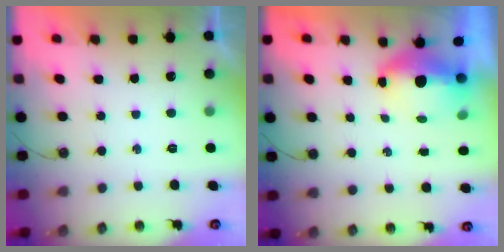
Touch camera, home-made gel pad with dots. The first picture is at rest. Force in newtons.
{"total": 6.2, "press": 6.1, "slide": 0.8}